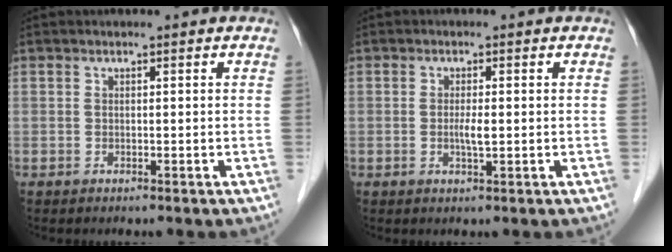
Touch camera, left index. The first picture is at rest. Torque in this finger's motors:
{"motor_torque": [0.42, 0.38, 0.05, 0.01]}